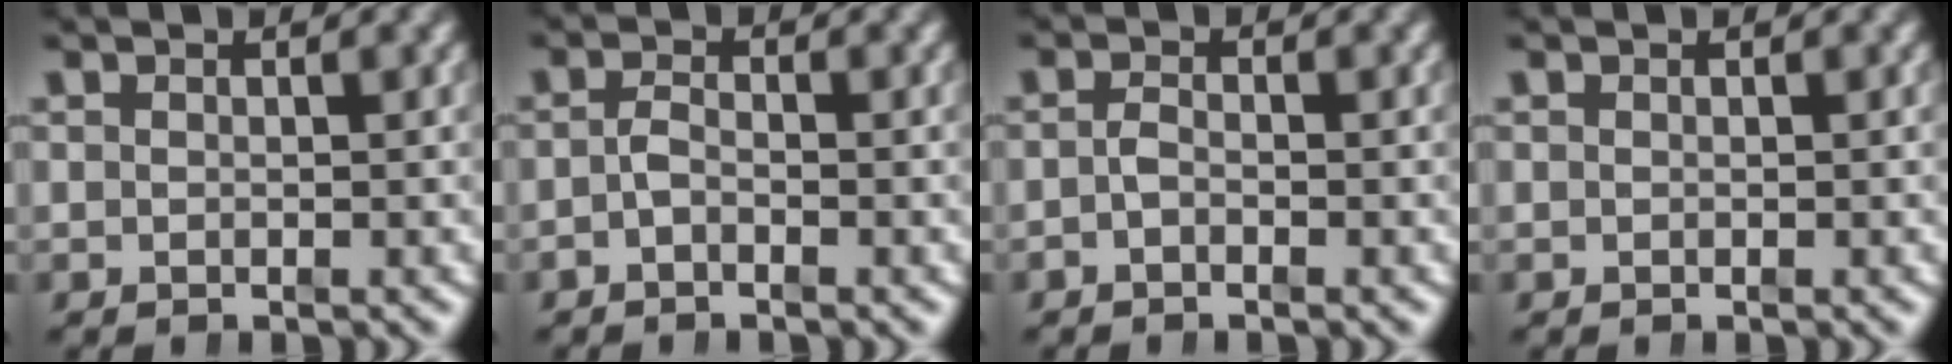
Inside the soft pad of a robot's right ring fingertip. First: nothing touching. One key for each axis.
{"total": 1.5, "fx": -1.1, "fy": 0.7, "fz": 0.9, "tx": -0.025, "ty": -0.010, "tz": -0.018}
{"total": 1.3, "fx": -0.9, "fy": 0.5, "fz": 0.6, "tx": -0.019, "ty": -0.010, "tz": -0.016}
{"total": 0.0}